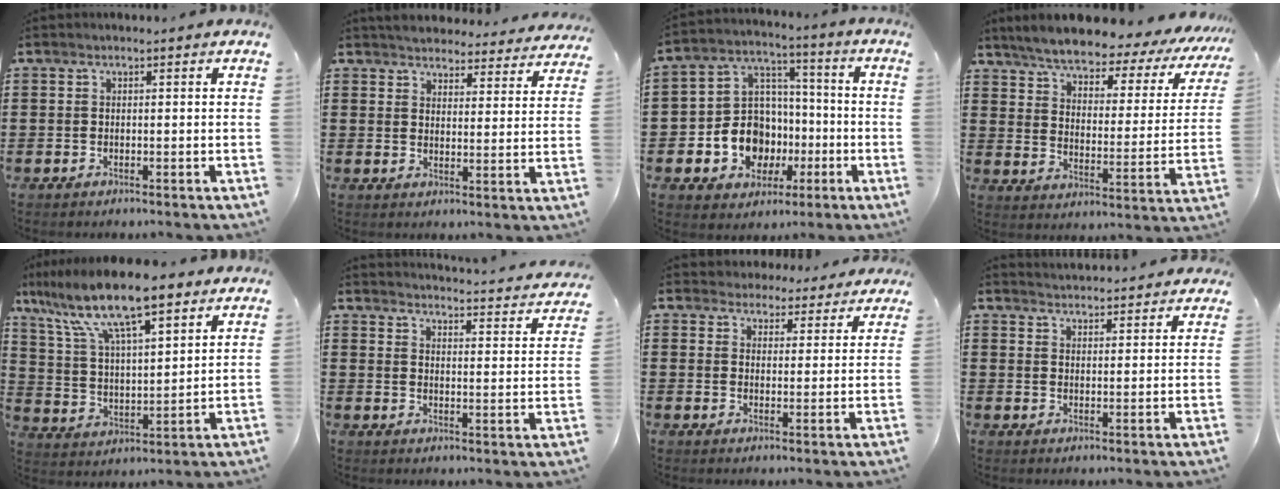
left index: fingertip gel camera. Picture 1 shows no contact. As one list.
[{"total": 3.7, "force": [3.7, 0.3, -0.1], "torque": [-0.018, -0.022, 0.063]}, {"total": 10.5, "force": [-2.8, 9.4, 3.8], "torque": [-0.119, 0.015, -0.047]}, {"total": 5.5, "force": [5.1, 0.6, 2.0], "torque": [-0.068, -0.035, 0.082]}, {"total": 12.3, "force": [9.1, 2.5, 7.9], "torque": [-0.180, -0.025, 0.155]}, {"total": 3.2, "force": [3.1, -0.4, 0.5], "torque": [-0.021, -0.034, 0.045]}, {"total": 4.1, "force": [3.9, 1.2, 0.2], "torque": [-0.014, -0.015, 0.070]}, {"total": 3.2, "force": [3.2, -0.1, -0.1], "torque": [-0.008, -0.015, 0.059]}]